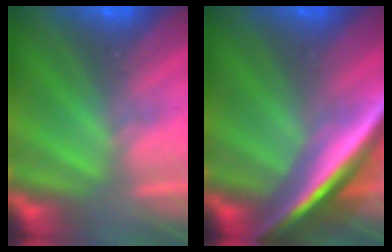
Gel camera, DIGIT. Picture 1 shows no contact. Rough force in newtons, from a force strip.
{"total": 7.2}